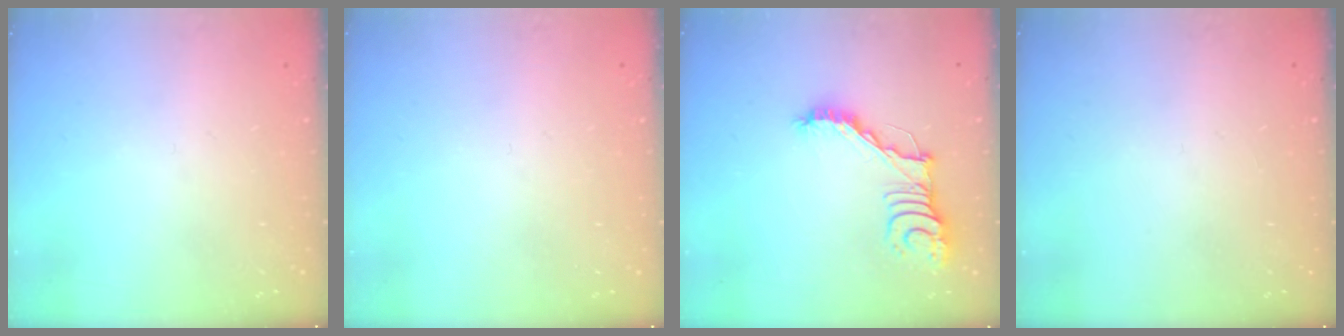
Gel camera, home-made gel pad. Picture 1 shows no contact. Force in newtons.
{"total": 0.0}
{"total": 13.1, "press": 13.1, "slide": 0.4}
{"total": 0.0}